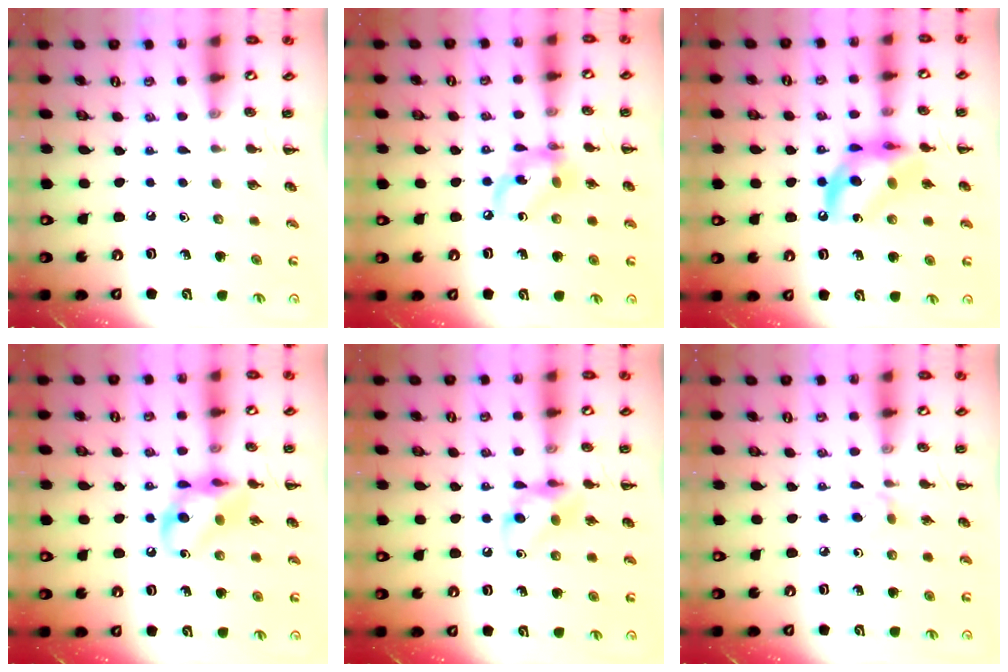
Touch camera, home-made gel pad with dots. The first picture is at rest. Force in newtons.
{"total": 10.4, "press": 10.2, "slide": 1.8}
{"total": 12.8, "press": 12.4, "slide": 3.4}
{"total": 13.3, "press": 13.1, "slide": 2.5}
{"total": 9.0, "press": 9.0, "slide": 0.6}
{"total": 4.2, "press": 3.8, "slide": 1.8}